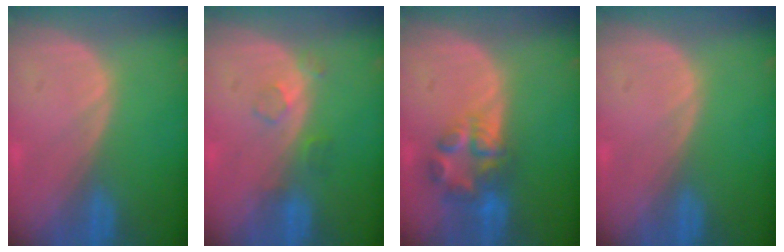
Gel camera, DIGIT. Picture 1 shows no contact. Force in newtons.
{"total": 2.5, "press": 2.5, "slide": 0.3}
{"total": 7.0, "press": 6.1, "slide": 3.5}
{"total": 0.0}